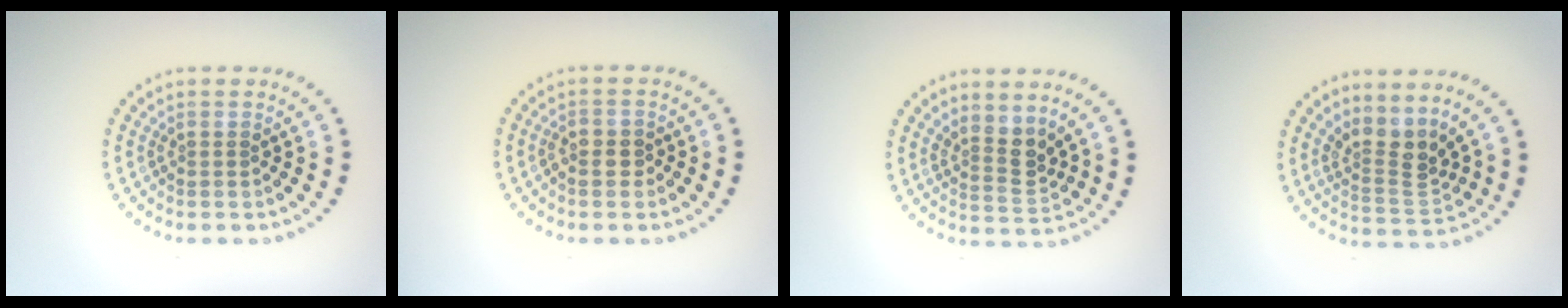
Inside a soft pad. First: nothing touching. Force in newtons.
{"total": 1.3, "press": 1.2, "slide": 0.5}
{"total": 2.7, "press": 2.0, "slide": 1.8}
{"total": 3.3, "press": 2.2, "slide": 2.4}